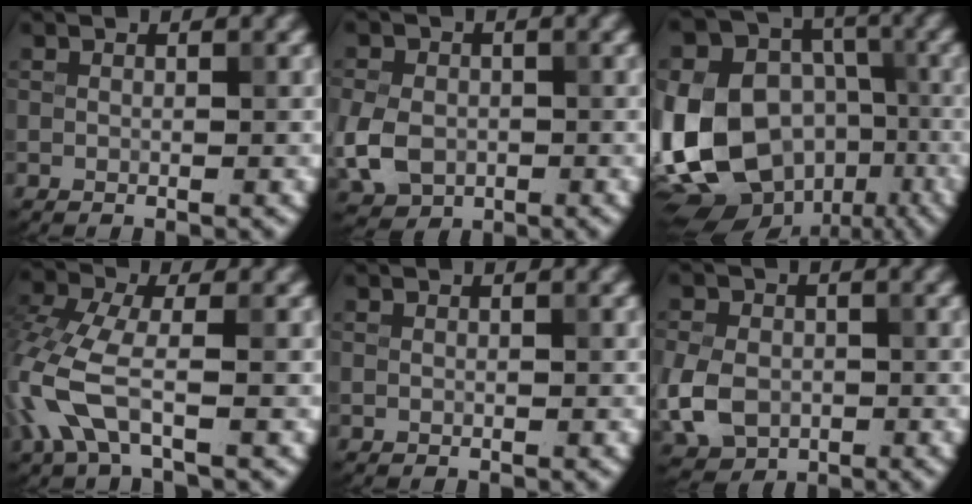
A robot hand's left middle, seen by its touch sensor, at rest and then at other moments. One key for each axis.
{"total": 5.3, "fx": -1.1, "fy": 4.1, "fz": 3.2, "tx": -0.080, "ty": -0.009, "tz": -0.027}
{"total": 15.6, "fx": -3.4, "fy": 11.6, "fz": 9.8, "tx": -0.216, "ty": -0.012, "tz": -0.056}
{"total": 5.9, "fx": -2.3, "fy": 2.7, "fz": 4.7, "tx": -0.129, "ty": -0.001, "tz": -0.059}
{"total": 0.0}
{"total": 6.1, "fx": -1.4, "fy": 4.6, "fz": 3.6, "tx": -0.092, "ty": -0.011, "tz": -0.033}